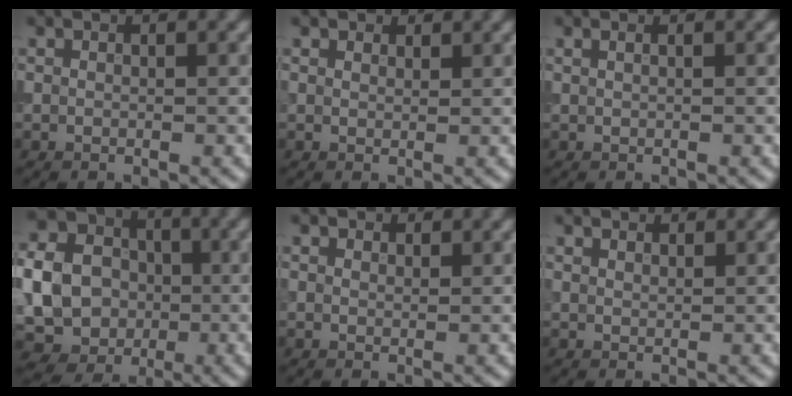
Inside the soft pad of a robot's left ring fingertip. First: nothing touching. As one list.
[{"total": 1.4, "force": [1.2, 0.7, 0.2], "torque": [-0.006, -0.006, 0.017]}, {"total": 1.2, "force": [0.6, 0.6, 0.8], "torque": [-0.003, -0.002, 0.000]}, {"total": 10.1, "force": [-0.8, 9.0, 4.5], "torque": [-0.088, -0.015, -0.033]}, {"total": 1.4, "force": [1.2, 0.6, 0.2], "torque": [-0.007, -0.003, 0.012]}, {"total": 3.1, "force": [2.7, 1.1, 1.1], "torque": [-0.026, 0.004, 0.042]}]